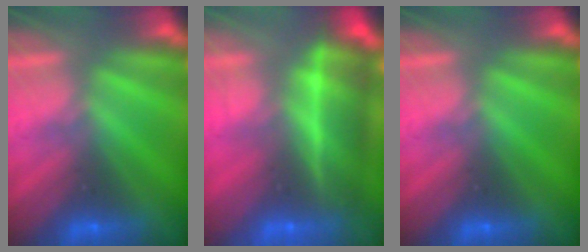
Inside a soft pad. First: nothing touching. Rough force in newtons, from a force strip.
{"total": 7.0}
{"total": 0.0}